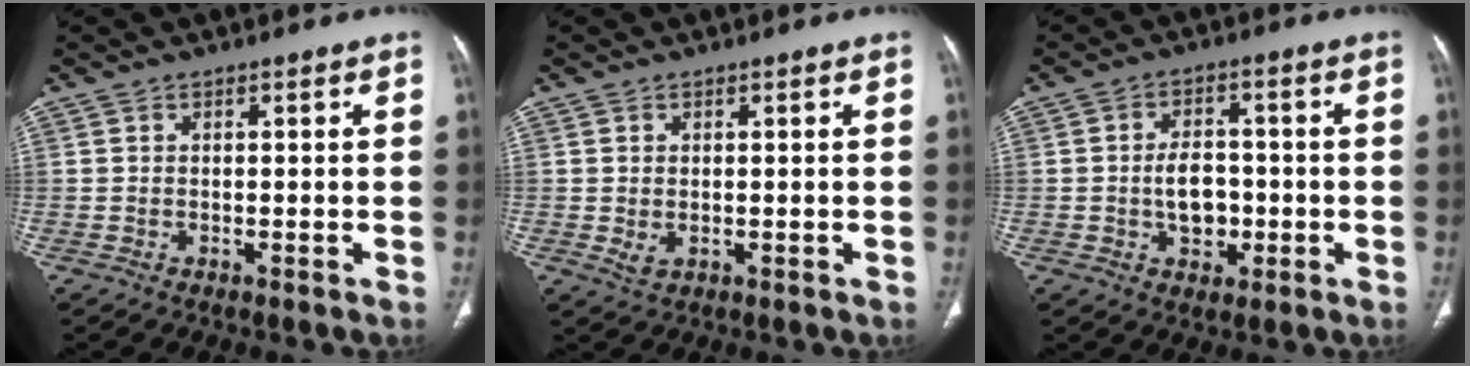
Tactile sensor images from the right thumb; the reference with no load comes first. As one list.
[{"total": 2.1, "force": [-0.1, 1.2, 1.6], "torque": [-0.035, -0.002, 0.005]}, {"total": 6.8, "force": [-1.1, 4.7, 4.8], "torque": [-0.056, 0.013, -0.017]}]